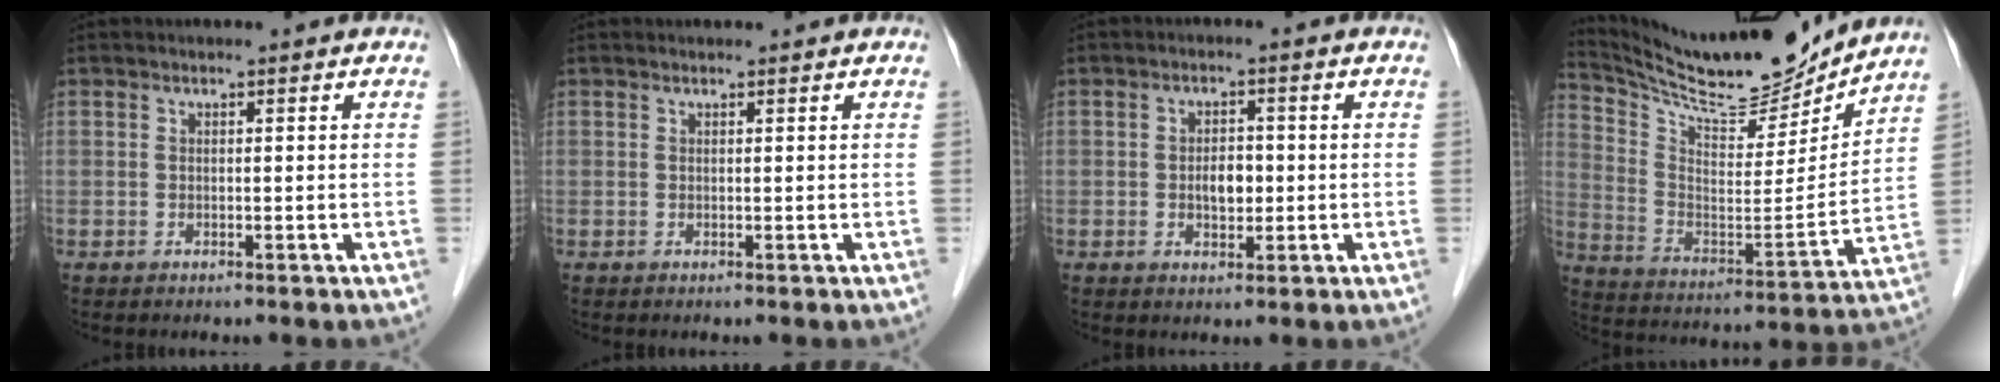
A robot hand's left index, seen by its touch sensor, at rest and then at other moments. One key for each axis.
{"total": 0.7, "fx": 0.7, "fy": 0.1, "fz": 0.0, "tx": -0.005, "ty": 0.007, "tz": 0.013}
{"total": 3.3, "fx": -0.3, "fy": 1.9, "fz": 2.6, "tx": -0.043, "ty": 0.004, "tz": -0.001}
{"total": 19.1, "fx": 17.7, "fy": 2.7, "fz": 6.5, "tx": -0.135, "ty": -0.027, "tz": 0.289}